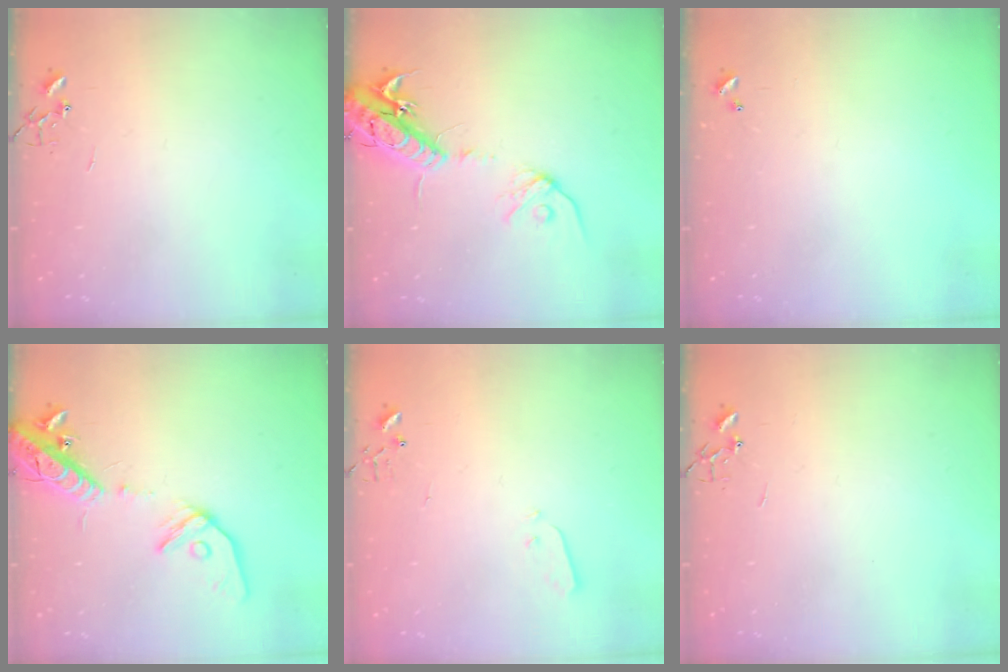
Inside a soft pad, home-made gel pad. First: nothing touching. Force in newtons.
{"total": 17.2, "press": 16.9, "slide": 3.1}
{"total": 0.0}
{"total": 16.7, "press": 16.3, "slide": 3.5}
{"total": 3.0, "press": 2.9, "slide": 0.3}
{"total": 0.0}